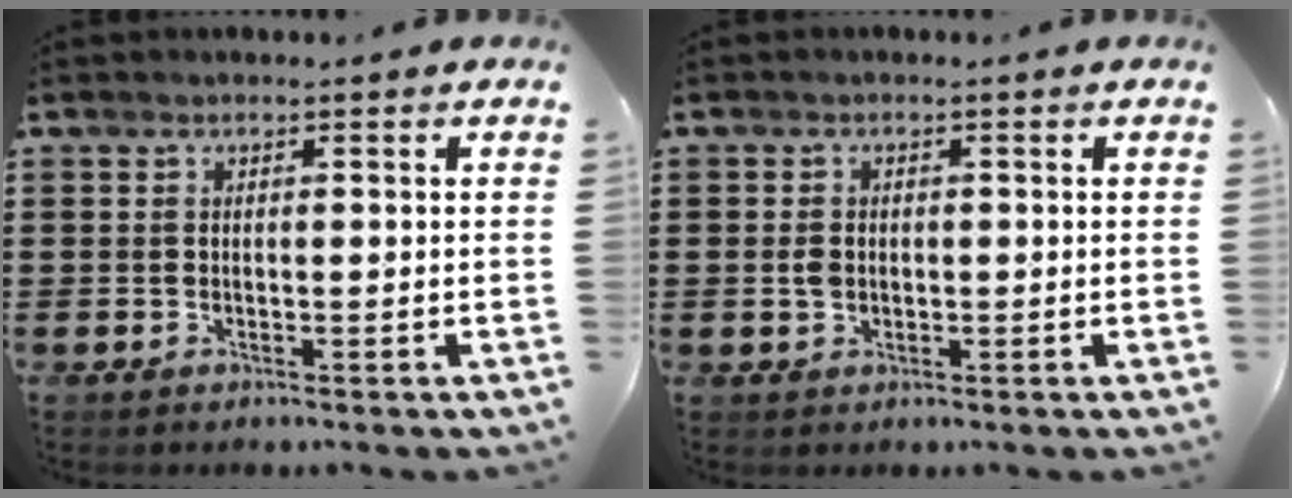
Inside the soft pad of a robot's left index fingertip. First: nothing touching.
{"total": 1.9, "force": [0.0, 1.4, 1.3], "torque": [-0.028, 0.007, 0.000]}